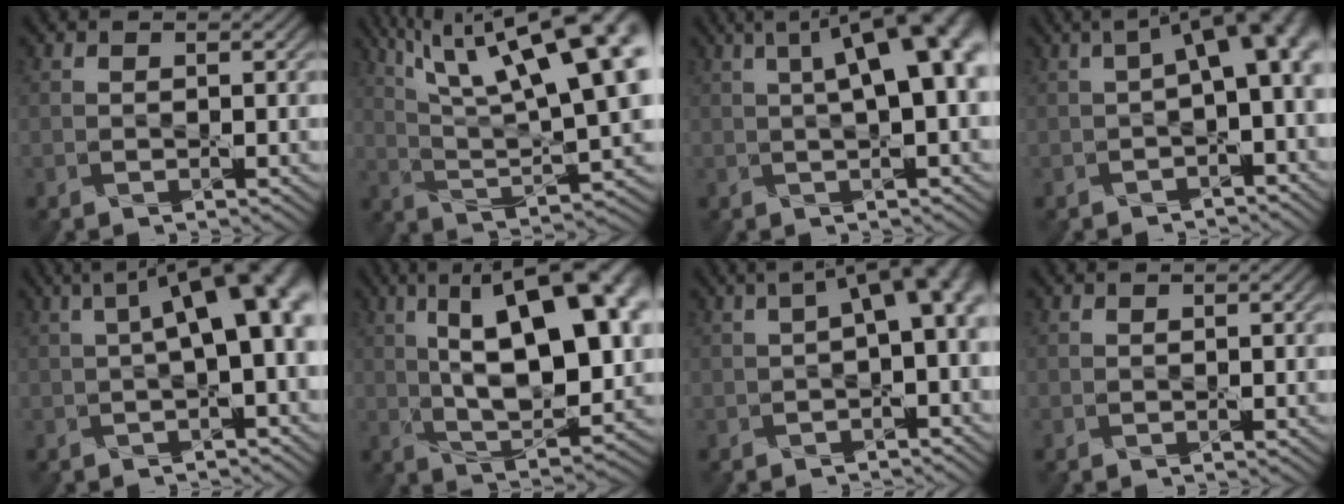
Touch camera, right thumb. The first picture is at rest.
{"total": 19.7, "force": [9.8, 6.0, 16.0], "torque": [-0.270, 0.051, 0.155]}
{"total": 10.0, "force": [2.7, 2.8, 9.3], "torque": [-0.118, 0.027, 0.025]}
{"total": 7.9, "force": [0.7, 3.4, 7.1], "torque": [-0.094, 0.011, 0.010]}
{"total": 8.6, "force": [1.2, 2.6, 8.1], "torque": [-0.113, 0.018, 0.019]}
{"total": 19.3, "force": [5.9, 8.5, 16.3], "torque": [-0.240, 0.045, 0.079]}
{"total": 6.3, "force": [0.7, 2.5, 5.7], "torque": [-0.078, 0.013, 0.009]}
{"total": 0.0}